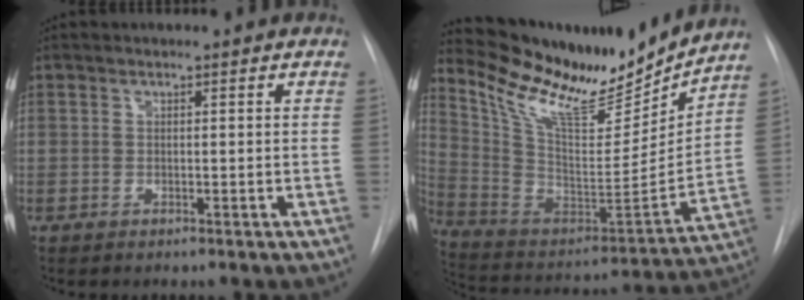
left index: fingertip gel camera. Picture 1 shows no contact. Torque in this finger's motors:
{"motor_torque": [-0.16, -0.53, 0.10, 0.09]}